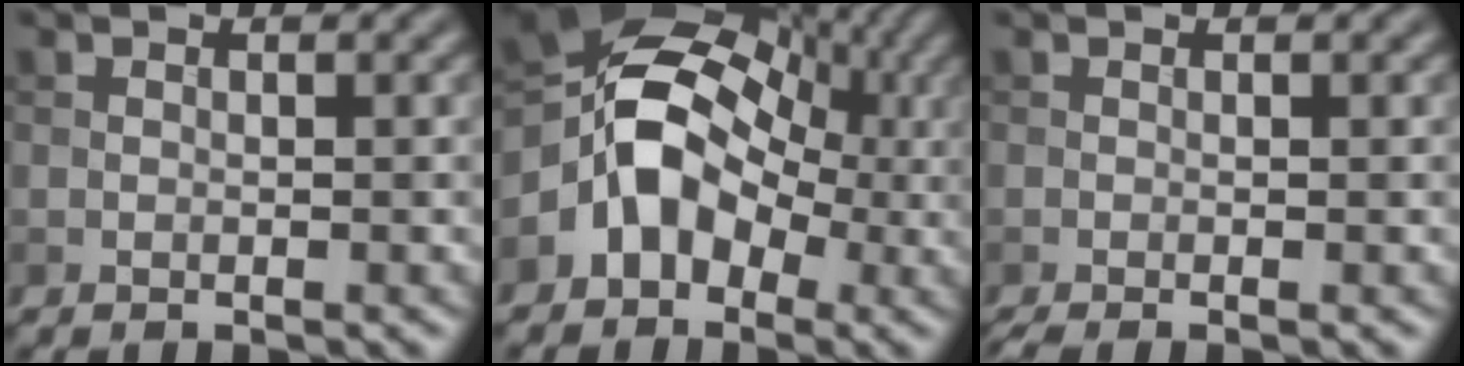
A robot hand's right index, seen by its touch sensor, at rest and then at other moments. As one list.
[{"total": 8.4, "force": [-1.5, 6.5, 5.2], "torque": [-0.078, 0.013, -0.048]}, {"total": 1.4, "force": [-0.7, 0.3, 1.1], "torque": [-0.018, -0.010, -0.017]}]